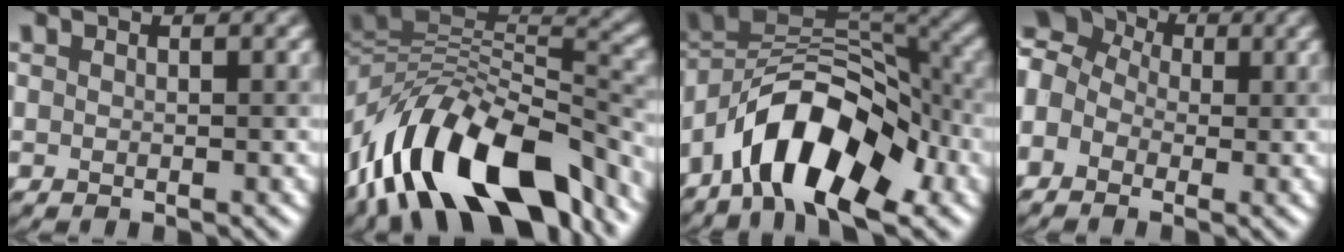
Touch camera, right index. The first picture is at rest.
{"total": 13.8, "force": [-7.6, 6.1, 9.8], "torque": [-0.158, 0.028, -0.135]}
{"total": 11.9, "force": [-5.4, 5.3, 9.2], "torque": [-0.137, 0.027, -0.101]}
{"total": 7.6, "force": [0.4, 6.4, 4.2], "torque": [-0.085, 0.038, -0.034]}